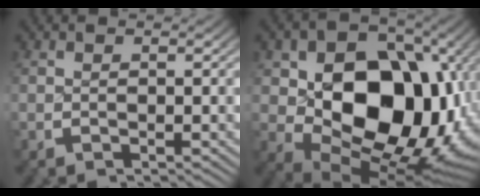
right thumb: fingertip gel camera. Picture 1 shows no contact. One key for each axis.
{"total": 21.9, "fx": -1.8, "fy": 14.4, "fz": 16.5, "tx": -0.287, "ty": -0.070, "tz": -0.003}